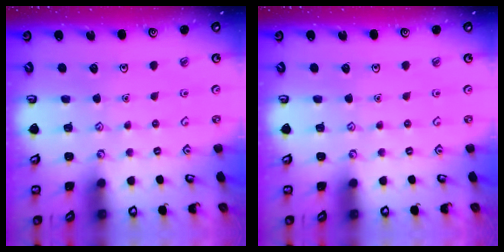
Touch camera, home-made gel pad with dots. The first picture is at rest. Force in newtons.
{"total": 0.0}